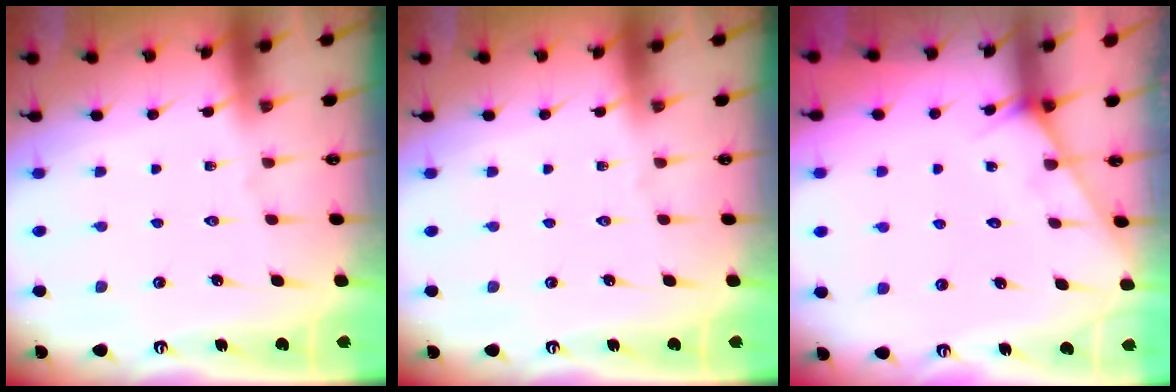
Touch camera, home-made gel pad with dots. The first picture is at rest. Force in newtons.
{"total": 0.0}
{"total": 3.6, "press": 3.6, "slide": 0.3}